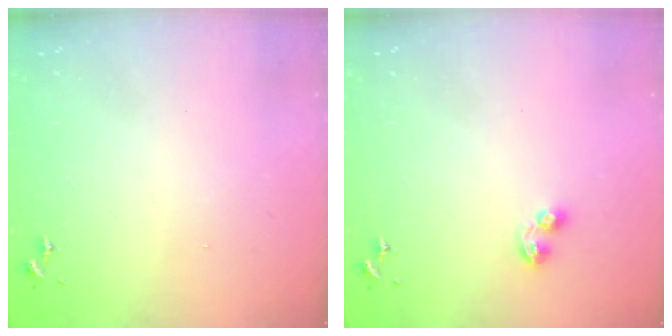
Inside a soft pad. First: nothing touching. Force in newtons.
{"total": 5.1, "press": 5.1, "slide": 0.6}